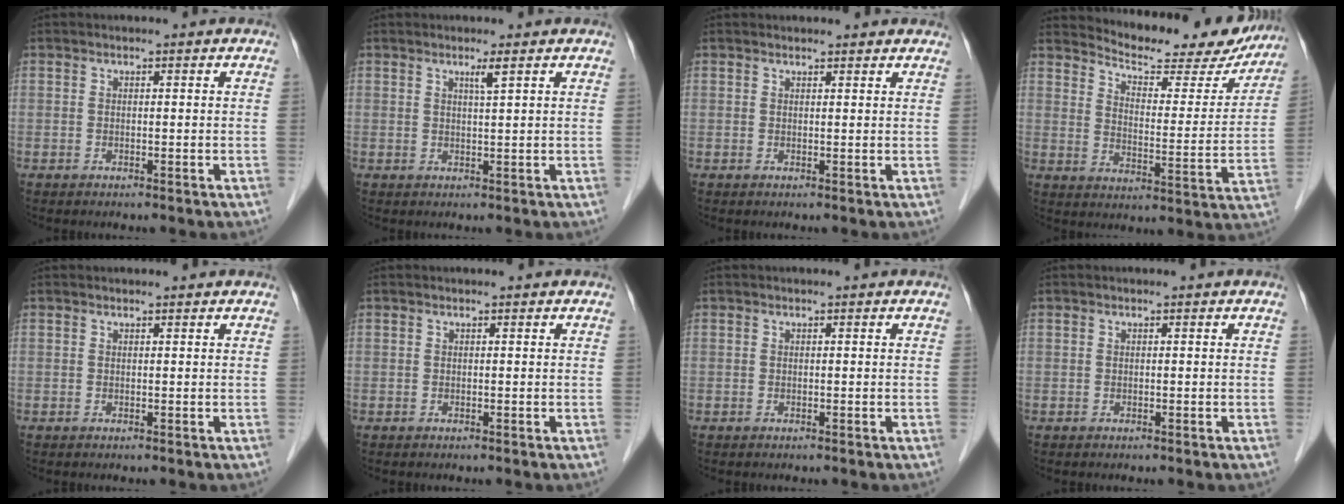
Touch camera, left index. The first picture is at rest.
{"total": 1.5, "force": [0.9, -0.4, 1.1], "torque": [-0.025, -0.003, 0.019]}
{"total": 3.9, "force": [3.6, 1.0, 1.0], "torque": [-0.013, 0.018, 0.038]}
{"total": 17.6, "force": [16.4, 4.1, 4.9], "torque": [-0.061, -0.029, 0.206]}
{"total": 1.1, "force": [1.0, 0.1, 0.2], "torque": [-0.011, 0.014, 0.015]}
{"total": 0.0}
{"total": 0.0}
{"total": 0.0}